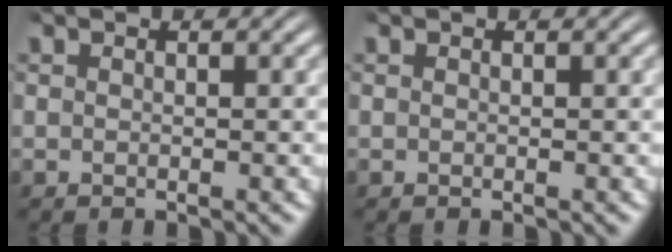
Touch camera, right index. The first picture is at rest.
{"total": 0.0}